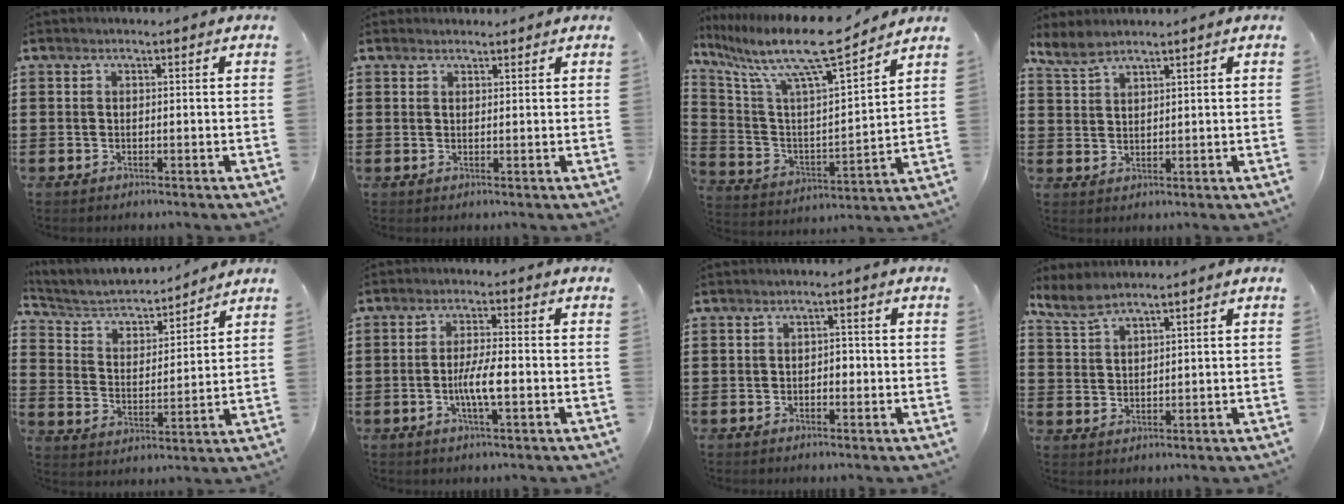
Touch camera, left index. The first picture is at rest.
{"total": 1.3, "force": [1.2, 0.4, 0.1], "torque": [-0.005, 0.002, 0.024]}
{"total": 13.4, "force": [10.6, 1.1, 8.1], "torque": [-0.179, -0.070, 0.175]}
{"total": 3.2, "force": [2.8, 0.8, 1.3], "torque": [-0.034, -0.002, 0.053]}
{"total": 4.5, "force": [4.0, 1.6, 1.4], "torque": [-0.052, -0.029, 0.061]}
{"total": 5.2, "force": [-1.2, 0.9, 5.0], "torque": [-0.099, -0.002, -0.027]}
{"total": 1.5, "force": [-0.5, 0.9, 1.2], "torque": [-0.025, 0.004, -0.014]}
{"total": 3.8, "force": [3.2, 0.9, 1.8], "torque": [-0.045, -0.003, 0.061]}